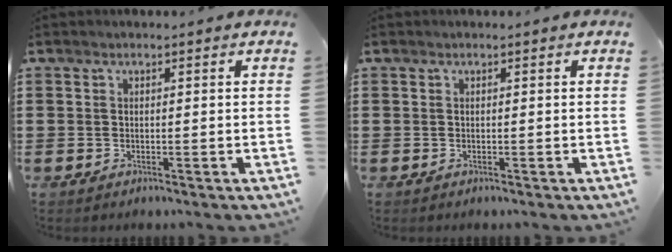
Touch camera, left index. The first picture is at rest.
{"total": 0.0}